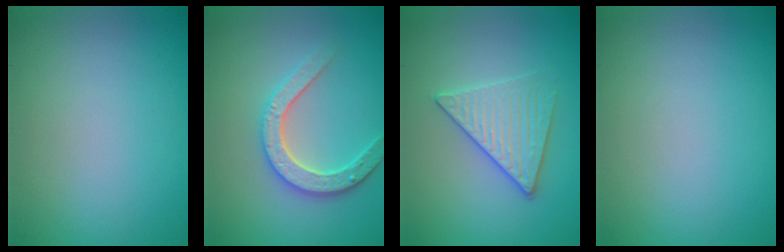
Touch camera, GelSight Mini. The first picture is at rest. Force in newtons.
{"total": 3.8, "press": 3.4, "slide": 1.8}
{"total": 3.5, "press": 3.4, "slide": 1.1}
{"total": 0.0}